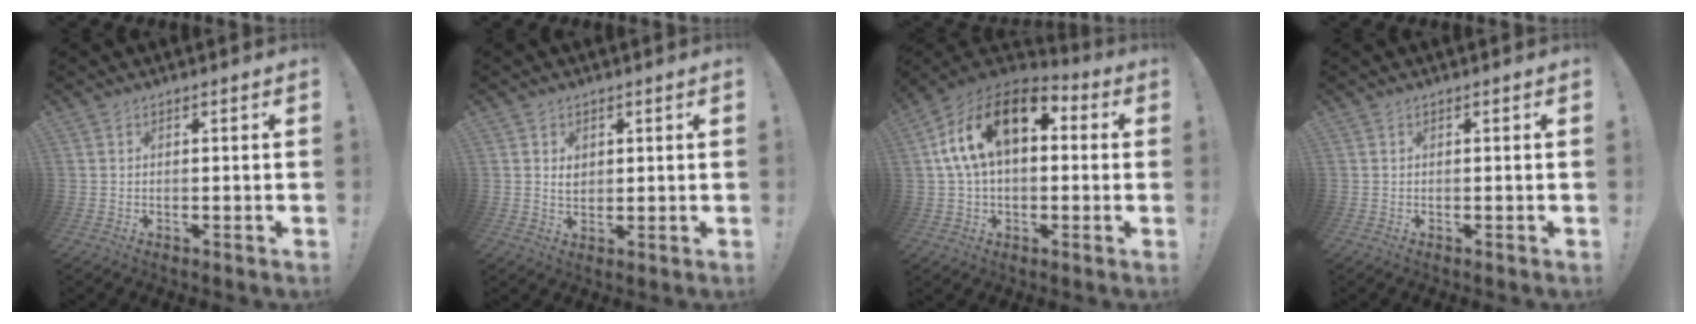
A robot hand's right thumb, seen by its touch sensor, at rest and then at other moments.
{"total": 2.8, "force": [1.0, 2.4, 1.2], "torque": [-0.009, -0.005, 0.014]}
{"total": 18.7, "force": [6.1, 10.4, 14.3], "torque": [-0.252, -0.007, 0.107]}
{"total": 0.0}